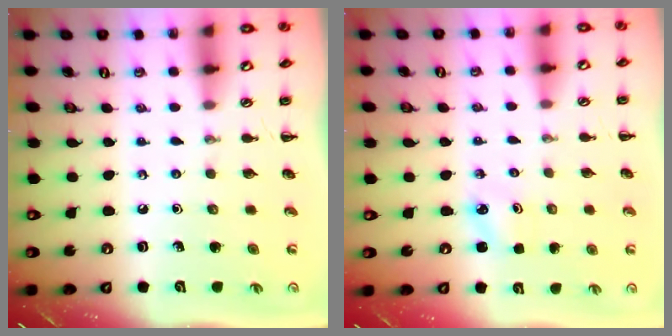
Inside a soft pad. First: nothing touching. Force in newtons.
{"total": 1.9, "press": 1.8, "slide": 0.4}